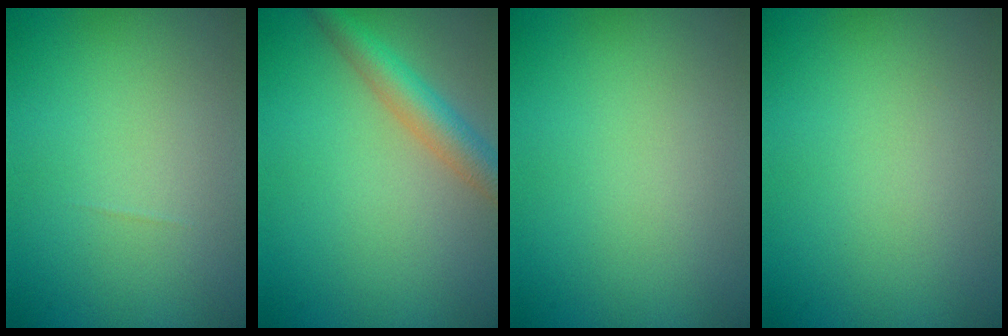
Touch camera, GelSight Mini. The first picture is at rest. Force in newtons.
{"total": 3.9, "press": 3.9, "slide": 0.1}
{"total": 0.0}
{"total": 0.0}